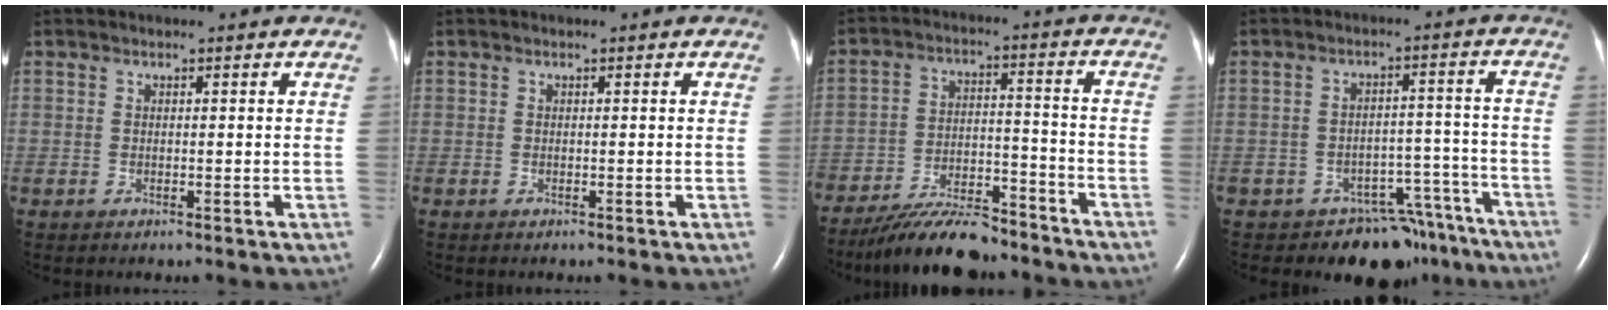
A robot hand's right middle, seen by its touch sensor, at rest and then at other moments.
{"total": 0.0}
{"total": 12.7, "force": [-11.3, 3.0, 5.1], "torque": [-0.083, 0.005, -0.183]}
{"total": 11.0, "force": [-9.3, 5.9, 0.9], "torque": [0.022, 0.054, -0.112]}